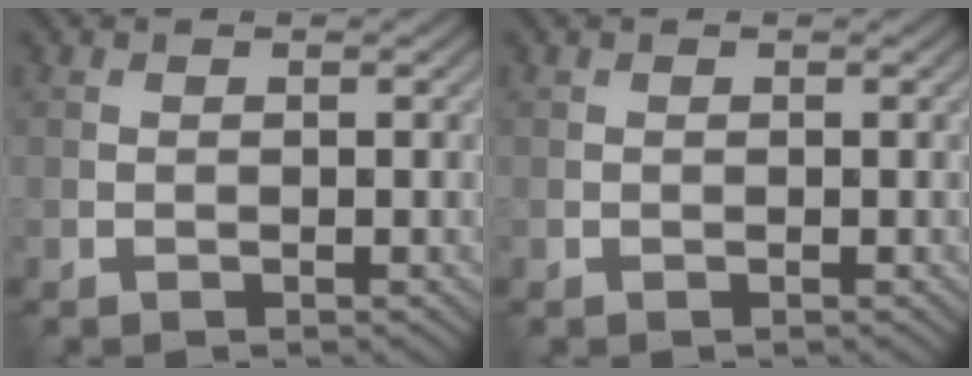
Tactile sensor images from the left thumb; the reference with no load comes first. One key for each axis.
{"total": 0.0}